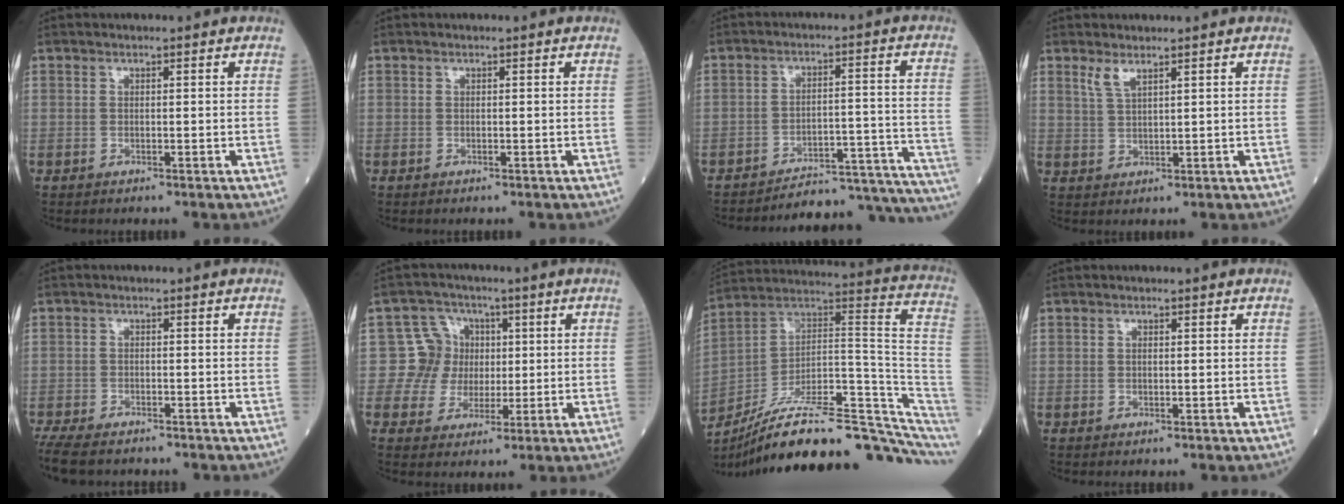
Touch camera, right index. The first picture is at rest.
{"total": 0.0}
{"total": 19.6, "force": [-19.5, 0.7, 2.3], "torque": [0.019, 0.033, -0.248]}
{"total": 2.2, "force": [1.6, 0.3, 1.5], "torque": [-0.038, -0.001, 0.038]}
{"total": 9.2, "force": [-7.8, 2.9, 3.9], "torque": [-0.078, -0.015, -0.124]}
{"total": 6.4, "force": [0.5, 6.4, 0.1], "torque": [0.012, 0.022, 0.007]}
{"total": 26.2, "force": [-19.4, 4.6, 16.9], "torque": [-0.187, 0.047, -0.297]}
{"total": 0.0}